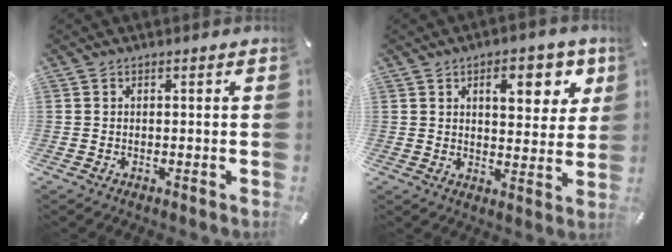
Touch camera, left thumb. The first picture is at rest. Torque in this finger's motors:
{"motor_torque": [0.96, 0.90, 1.45, -0.69, 0.10]}